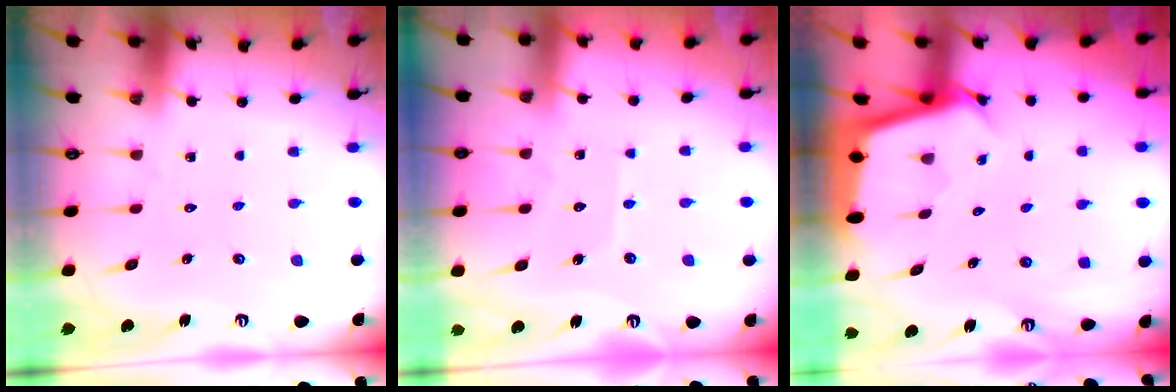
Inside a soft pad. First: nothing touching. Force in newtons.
{"total": 5.3, "press": 5.2, "slide": 0.6}
{"total": 2.8, "press": 2.8, "slide": 0.0}